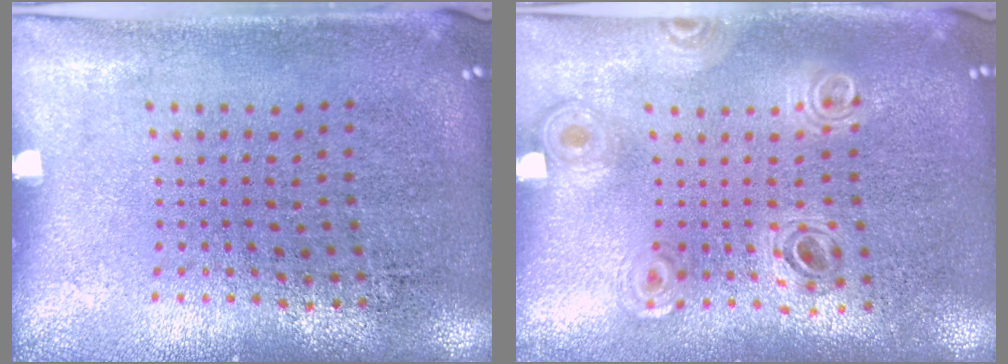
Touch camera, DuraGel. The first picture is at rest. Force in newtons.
{"total": 0.5, "press": 0.5, "slide": 0.1}